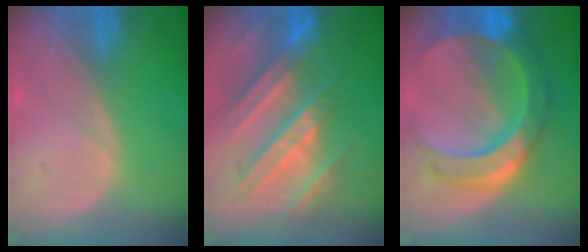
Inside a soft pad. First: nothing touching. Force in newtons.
{"total": 10.8, "press": 9.7, "slide": 4.8}
{"total": 11.0, "press": 11.0, "slide": 1.1}